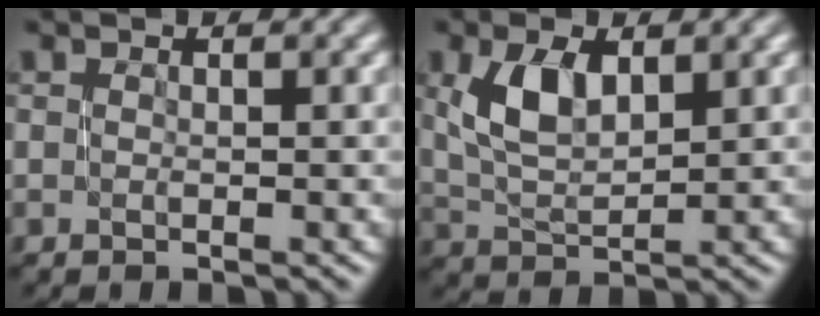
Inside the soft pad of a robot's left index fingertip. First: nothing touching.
{"total": 4.6, "force": [2.0, 2.5, 3.3], "torque": [-0.076, 0.008, 0.041]}